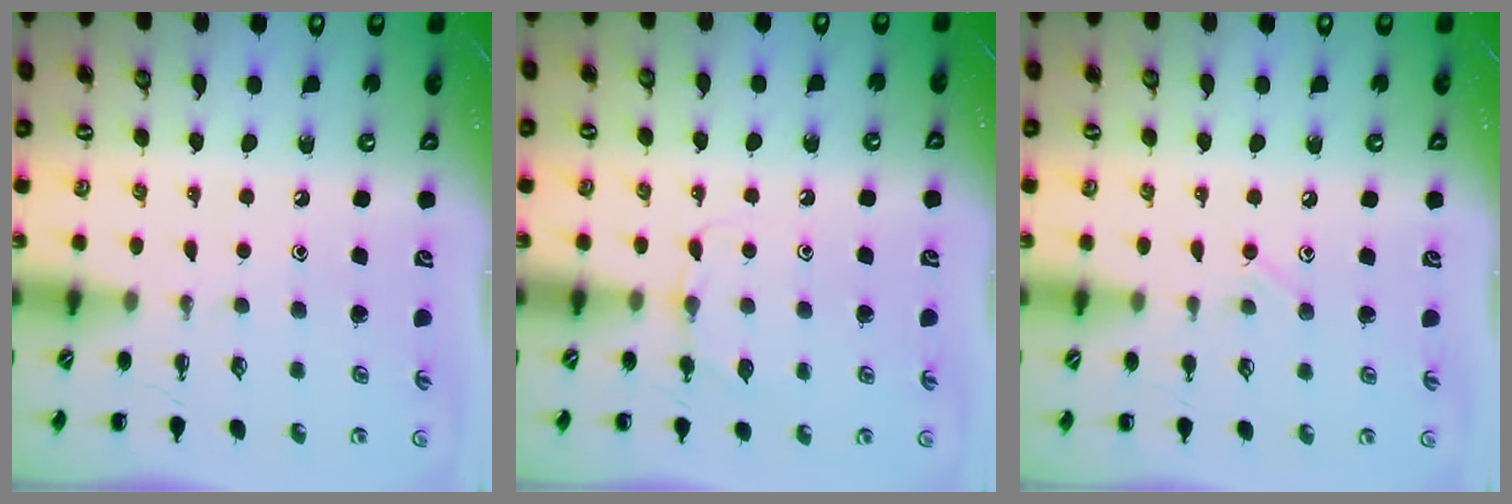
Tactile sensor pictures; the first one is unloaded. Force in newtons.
{"total": 5.1, "press": 4.8, "slide": 1.5}
{"total": 4.4, "press": 4.2, "slide": 1.5}